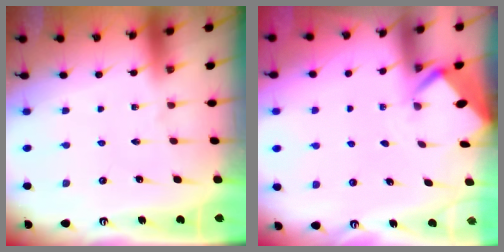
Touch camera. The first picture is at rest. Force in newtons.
{"total": 2.5, "press": 2.5, "slide": 0.2}